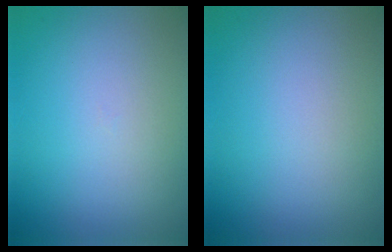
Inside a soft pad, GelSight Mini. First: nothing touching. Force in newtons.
{"total": 0.0}